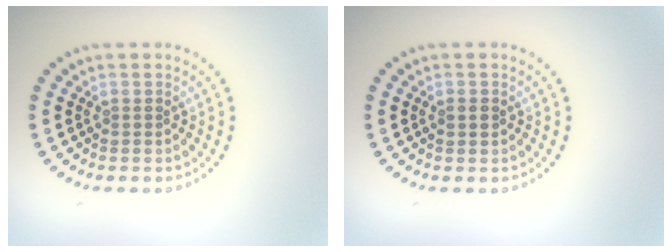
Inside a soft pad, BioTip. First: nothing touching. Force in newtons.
{"total": 1.1, "press": 1.1, "slide": 0.1}